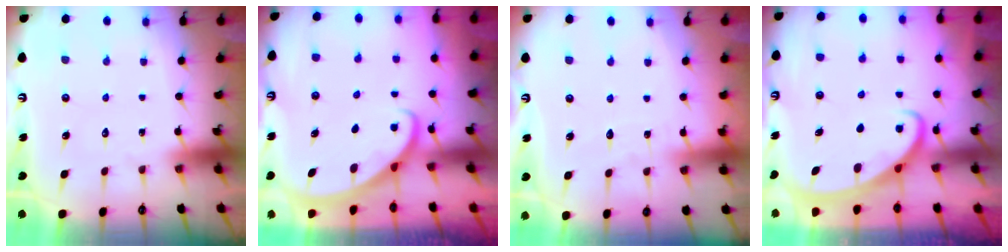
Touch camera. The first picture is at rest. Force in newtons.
{"total": 2.6, "press": 2.6, "slide": 0.1}
{"total": 2.0, "press": 2.0, "slide": 0.1}
{"total": 2.3, "press": 2.3, "slide": 0.3}